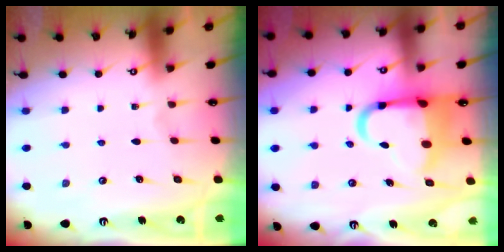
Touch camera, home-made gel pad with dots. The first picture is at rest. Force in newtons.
{"total": 10.7, "press": 10.4, "slide": 2.5}